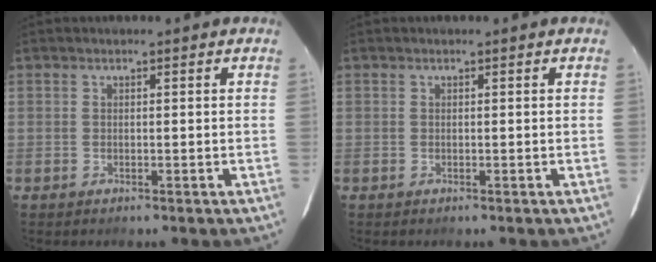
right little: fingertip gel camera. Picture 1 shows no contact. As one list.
[{"total": 0.0}]